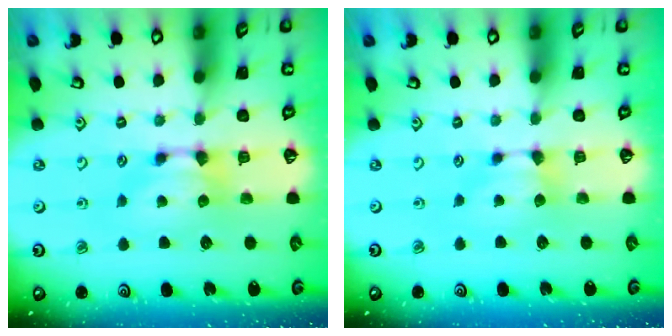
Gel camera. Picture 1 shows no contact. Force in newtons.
{"total": 0.6, "press": 0.6, "slide": 0.3}